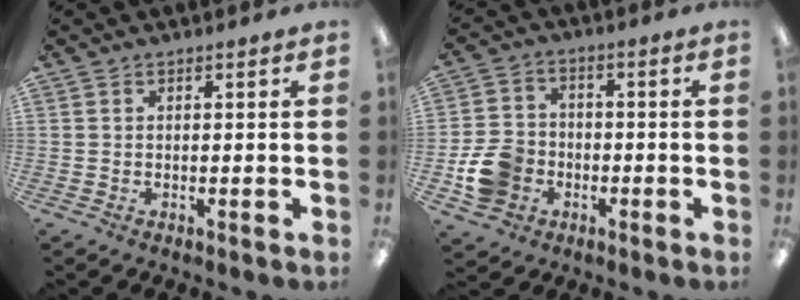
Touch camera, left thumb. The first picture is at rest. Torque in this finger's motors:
{"motor_torque": [-0.22, 0.29, 0.20, -0.14, 0.03]}